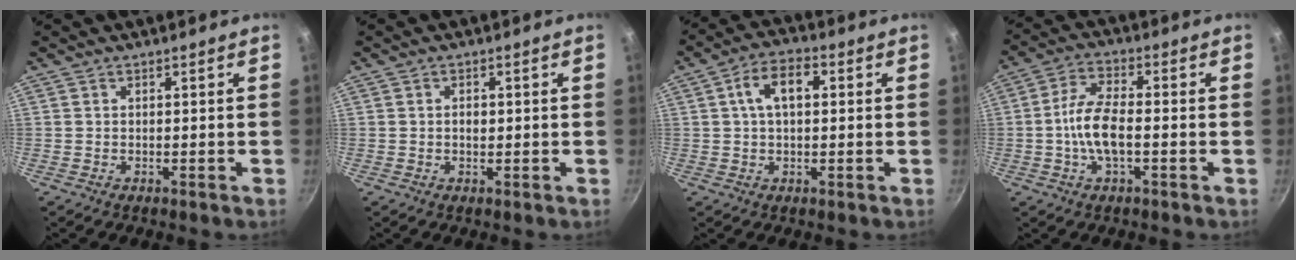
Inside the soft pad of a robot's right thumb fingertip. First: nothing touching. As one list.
[{"total": 1.9, "force": [0.1, 1.2, 1.4], "torque": [-0.018, 0.001, 0.001]}, {"total": 7.9, "force": [1.6, 4.4, 6.4], "torque": [-0.096, 0.019, 0.018]}, {"total": 8.5, "force": [-1.4, 3.4, 7.6], "torque": [-0.148, 0.020, -0.035]}]